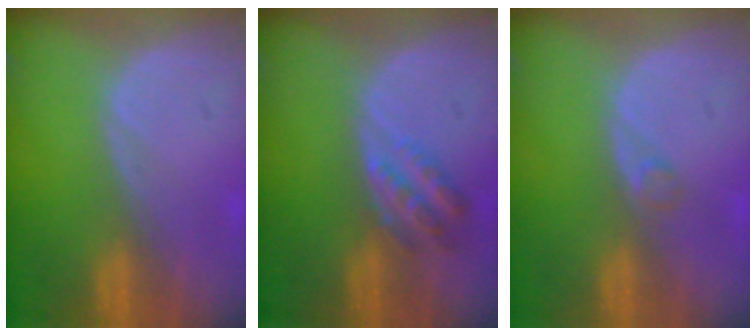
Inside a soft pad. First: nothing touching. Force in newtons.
{"total": 4.6, "press": 4.0, "slide": 2.3}
{"total": 1.2, "press": 1.2, "slide": 0.1}